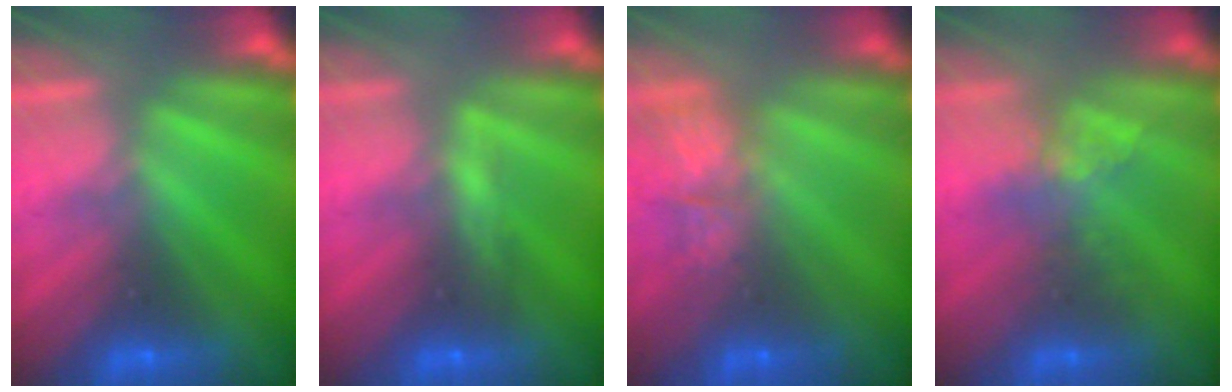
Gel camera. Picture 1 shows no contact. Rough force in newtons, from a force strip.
{"total": 3.4}
{"total": 4.7}
{"total": 2.4}